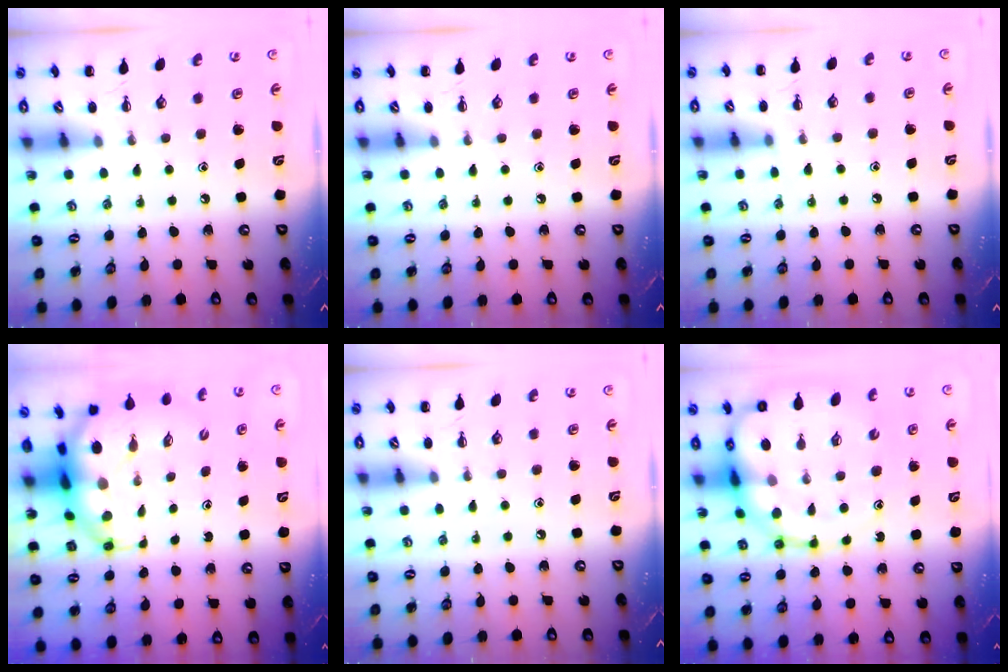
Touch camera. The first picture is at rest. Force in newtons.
{"total": 0.0}
{"total": 7.0, "press": 6.6, "slide": 2.3}
{"total": 8.5, "press": 8.3, "slide": 2.1}
{"total": 4.0, "press": 3.8, "slide": 1.2}
{"total": 18.0, "press": 17.5, "slide": 4.3}